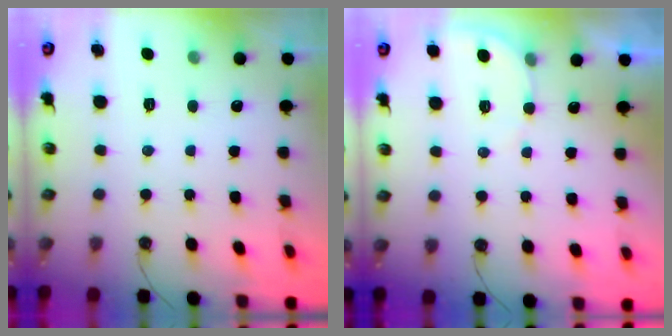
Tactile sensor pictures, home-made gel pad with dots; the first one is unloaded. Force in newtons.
{"total": 2.8, "press": 2.8, "slide": 0.3}